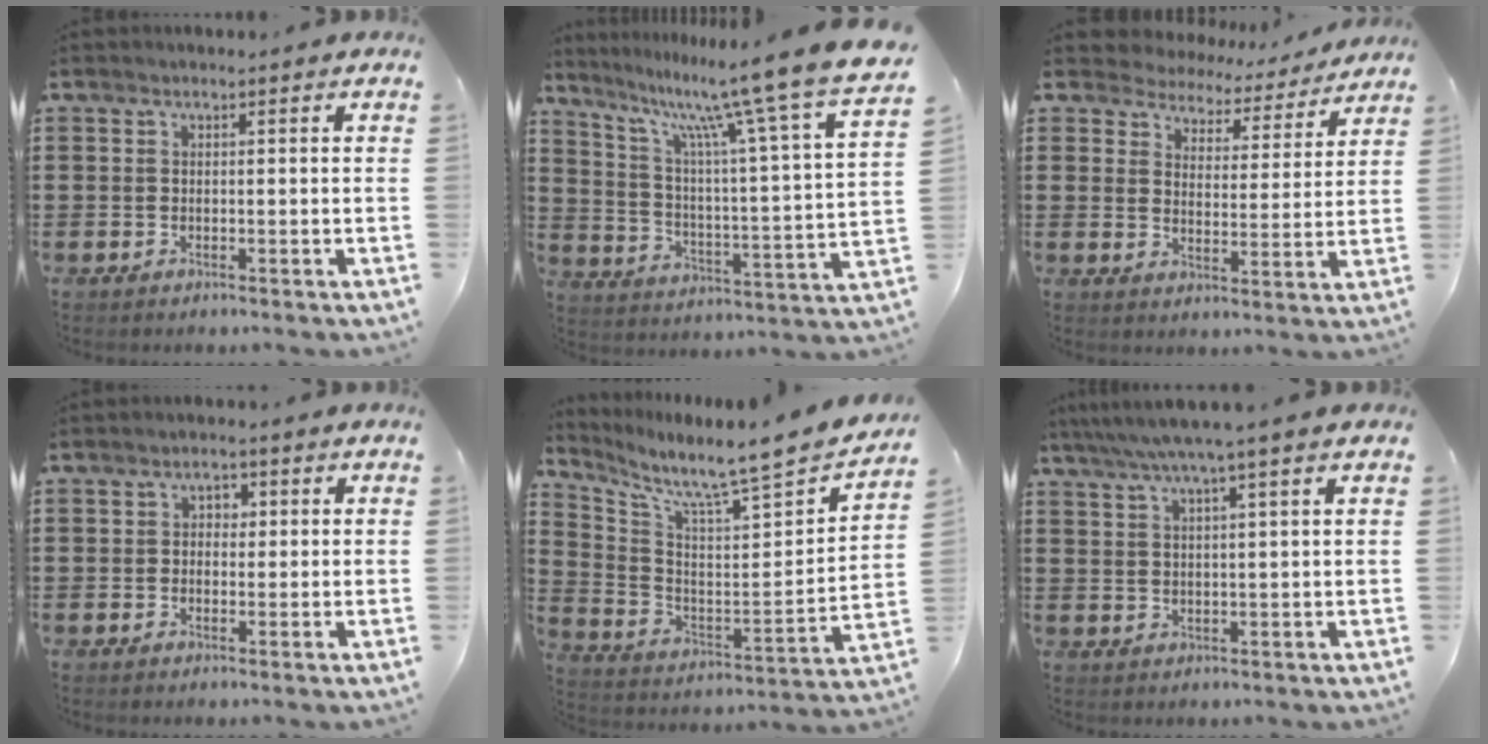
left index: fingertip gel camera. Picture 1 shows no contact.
{"total": 11.8, "force": [9.6, -1.0, 6.8], "torque": [-0.143, -0.085, 0.143]}
{"total": 4.5, "force": [4.3, 0.9, -0.5], "torque": [-0.021, -0.035, 0.072]}
{"total": 1.9, "force": [0.1, 1.5, 1.2], "torque": [-0.028, 0.010, -0.002]}
{"total": 5.8, "force": [5.3, -0.4, 2.4], "torque": [-0.081, -0.066, 0.073]}
{"total": 4.6, "force": [3.3, -0.5, 3.2], "torque": [-0.070, -0.008, 0.054]}